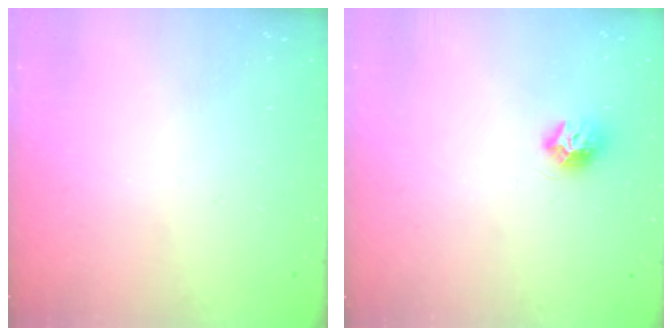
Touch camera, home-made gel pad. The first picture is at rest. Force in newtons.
{"total": 8.1, "press": 8.1, "slide": 0.1}